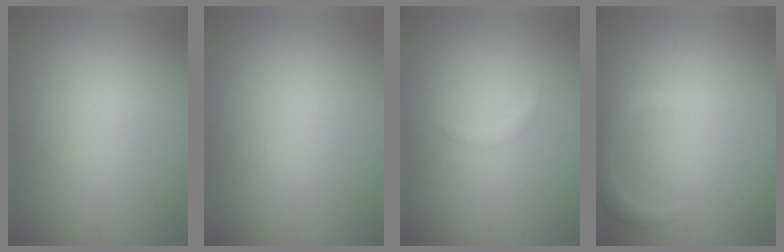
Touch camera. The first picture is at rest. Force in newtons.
{"total": 0.0}
{"total": 0.6, "press": 0.6, "slide": 0.0}
{"total": 2.0, "press": 2.0, "slide": 0.3}